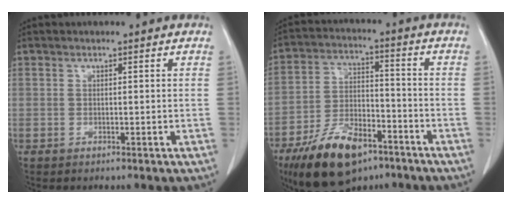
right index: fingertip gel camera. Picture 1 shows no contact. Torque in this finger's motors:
{"motor_torque": [1.07, -1.07, 0.62, 0.16]}